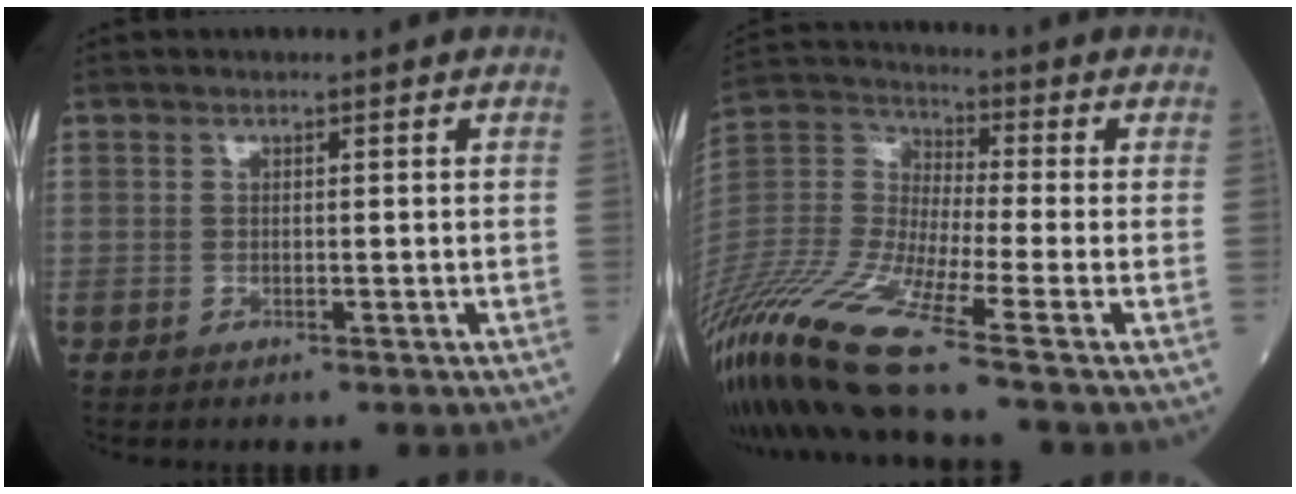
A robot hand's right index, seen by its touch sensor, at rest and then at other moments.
{"total": 17.4, "force": [-12.4, -0.9, 12.1], "torque": [-0.270, -0.020, -0.238]}